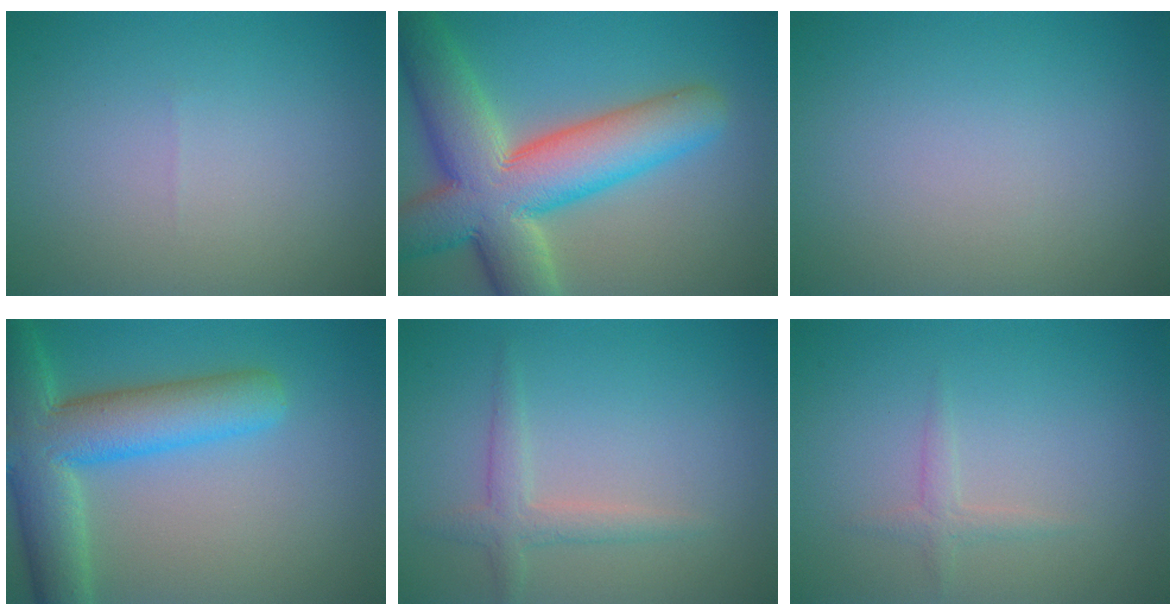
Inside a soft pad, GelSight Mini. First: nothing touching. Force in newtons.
{"total": 12.3, "press": 12.3, "slide": 0.8}
{"total": 0.0}
{"total": 9.2, "press": 9.2, "slide": 0.5}
{"total": 2.1, "press": 2.1, "slide": 0.1}
{"total": 1.1, "press": 1.1, "slide": 0.1}